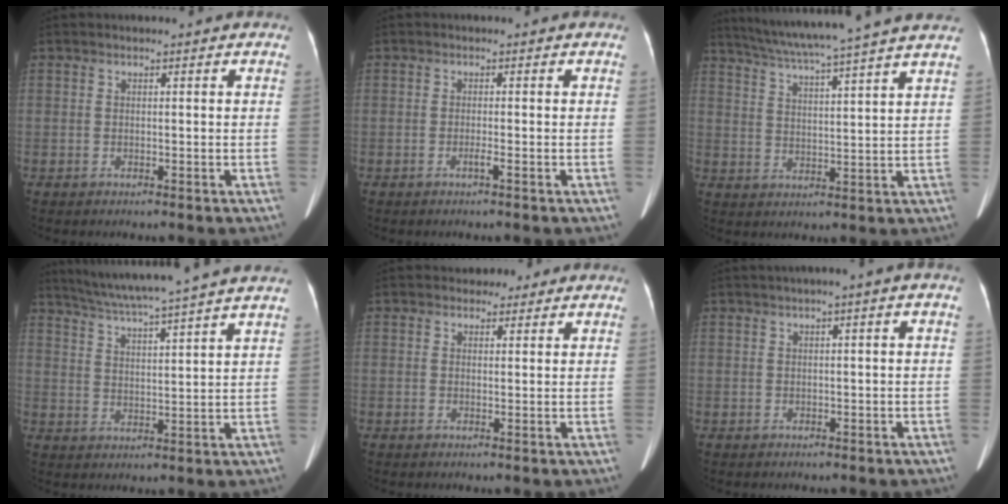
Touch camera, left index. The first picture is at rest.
{"total": 1.0, "force": [-0.6, -0.2, 0.8], "torque": [-0.015, 0.001, -0.010]}
{"total": 18.5, "force": [16.0, -1.3, 9.1], "torque": [-0.160, 0.006, 0.222]}
{"total": 15.3, "force": [13.3, -1.5, 7.2], "torque": [-0.129, 0.006, 0.190]}
{"total": 2.4, "force": [1.8, 1.5, 0.2], "torque": [0.004, 0.003, 0.018]}
{"total": 1.6, "force": [0.2, 0.1, 1.5], "torque": [-0.021, 0.012, 0.003]}